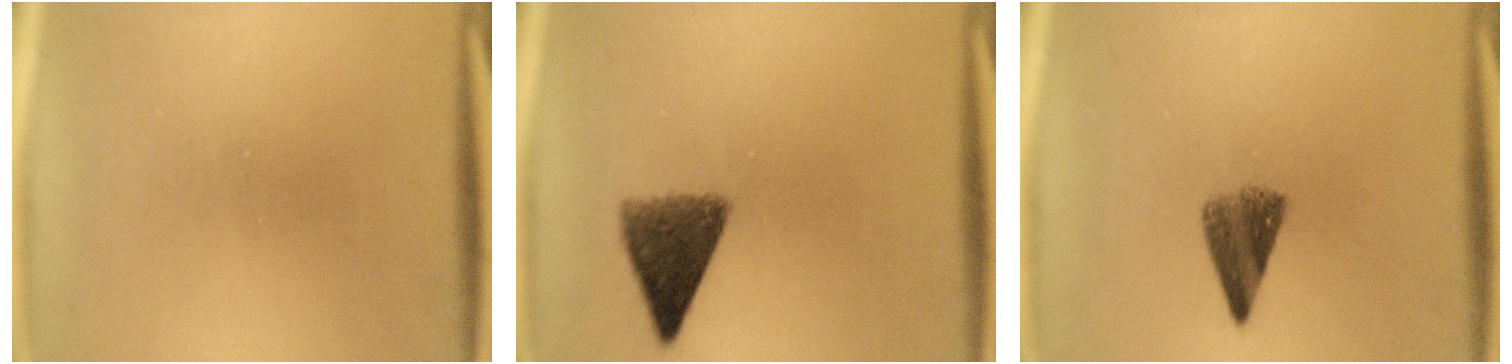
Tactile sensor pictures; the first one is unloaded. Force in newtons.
{"total": 7.0}
{"total": 5.2}